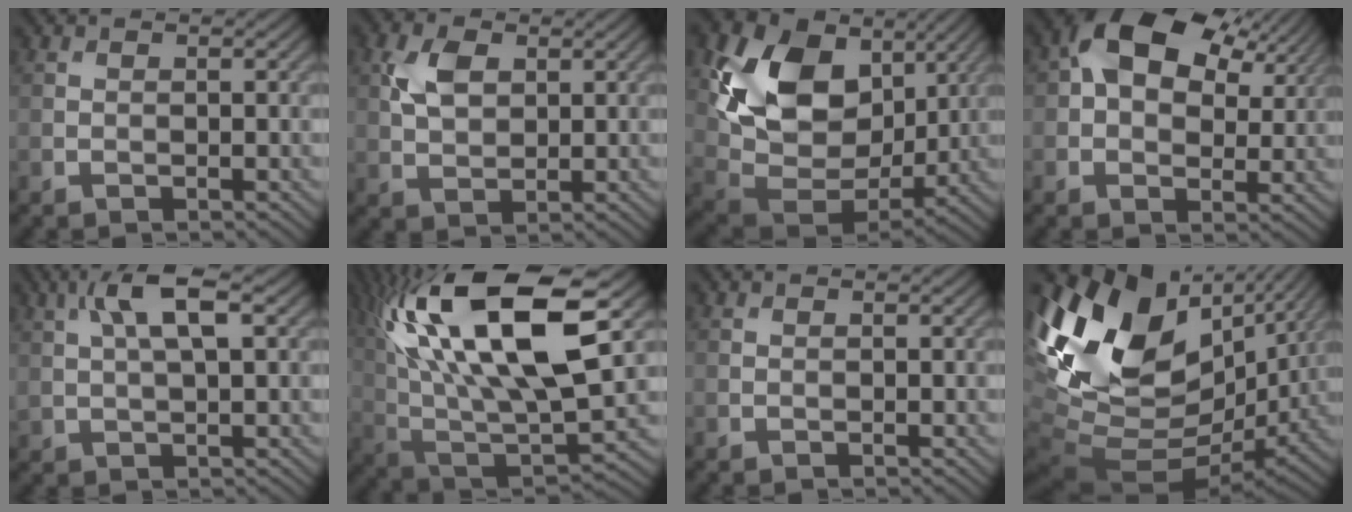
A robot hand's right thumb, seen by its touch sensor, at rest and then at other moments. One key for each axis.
{"total": 5.0, "fx": 1.6, "fy": 3.1, "fz": 3.5, "tx": -0.082, "ty": 0.005, "tz": 0.029}
{"total": 15.8, "fx": 5.4, "fy": 11.1, "fz": 10.0, "tx": -0.208, "ty": 0.008, "tz": 0.108}
{"total": 13.8, "fx": 5.6, "fy": 8.6, "fz": 9.2, "tx": -0.166, "ty": 0.018, "tz": 0.092}
{"total": 6.8, "fx": 2.5, "fy": 2.3, "fz": 5.9, "tx": -0.124, "ty": 0.014, "tz": 0.047}
{"total": 21.5, "fx": 7.9, "fy": 8.8, "fz": 17.9, "tx": -0.377, "ty": 0.045, "tz": 0.140}
{"total": 0.0}
{"total": 19.0, "fx": 4.5, "fy": 12.8, "fz": 13.3, "tx": -0.319, "ty": -0.028, "tz": 0.106}